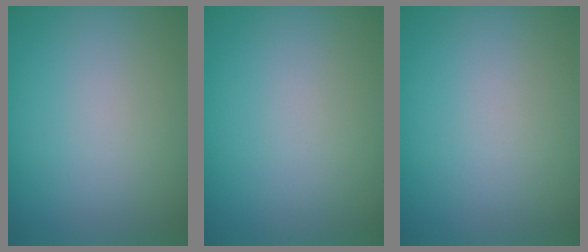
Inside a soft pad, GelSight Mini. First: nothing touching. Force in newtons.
{"total": 0.0}
{"total": 0.0}